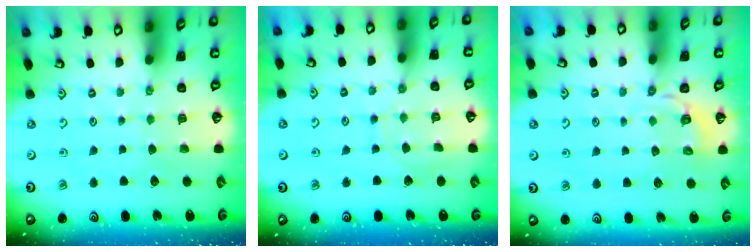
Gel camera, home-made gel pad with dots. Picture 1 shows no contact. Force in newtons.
{"total": 7.7, "press": 7.6, "slide": 0.6}
{"total": 3.5, "press": 2.6, "slide": 2.4}